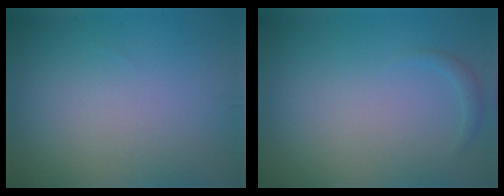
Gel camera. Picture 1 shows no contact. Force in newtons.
{"total": 0.8, "press": 0.8, "slide": 0.0}